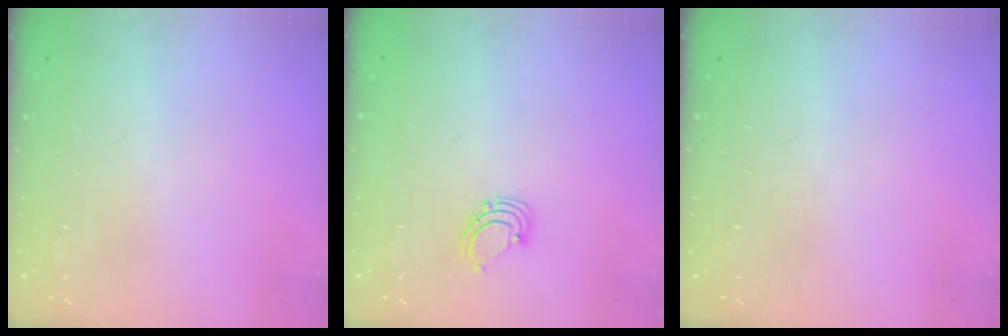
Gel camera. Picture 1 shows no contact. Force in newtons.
{"total": 2.9, "press": 2.9, "slide": 0.2}
{"total": 0.0}